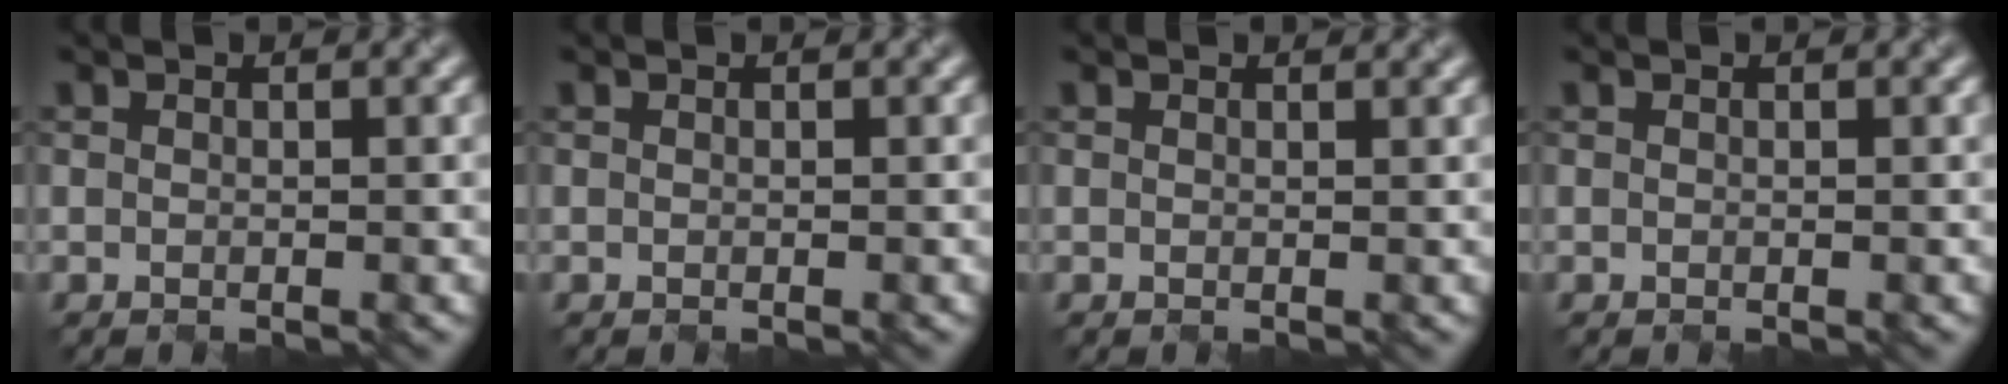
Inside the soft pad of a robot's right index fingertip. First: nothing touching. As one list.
[{"total": 0.0}, {"total": 1.4, "force": [1.3, 0.4, 0.4], "torque": [-0.001, 0.004, 0.011]}, {"total": 0.0}]